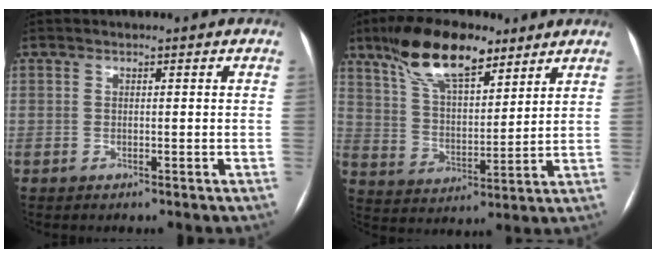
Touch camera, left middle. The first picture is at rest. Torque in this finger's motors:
{"motor_torque": [1.22, -0.92, 0.70, 0.19]}